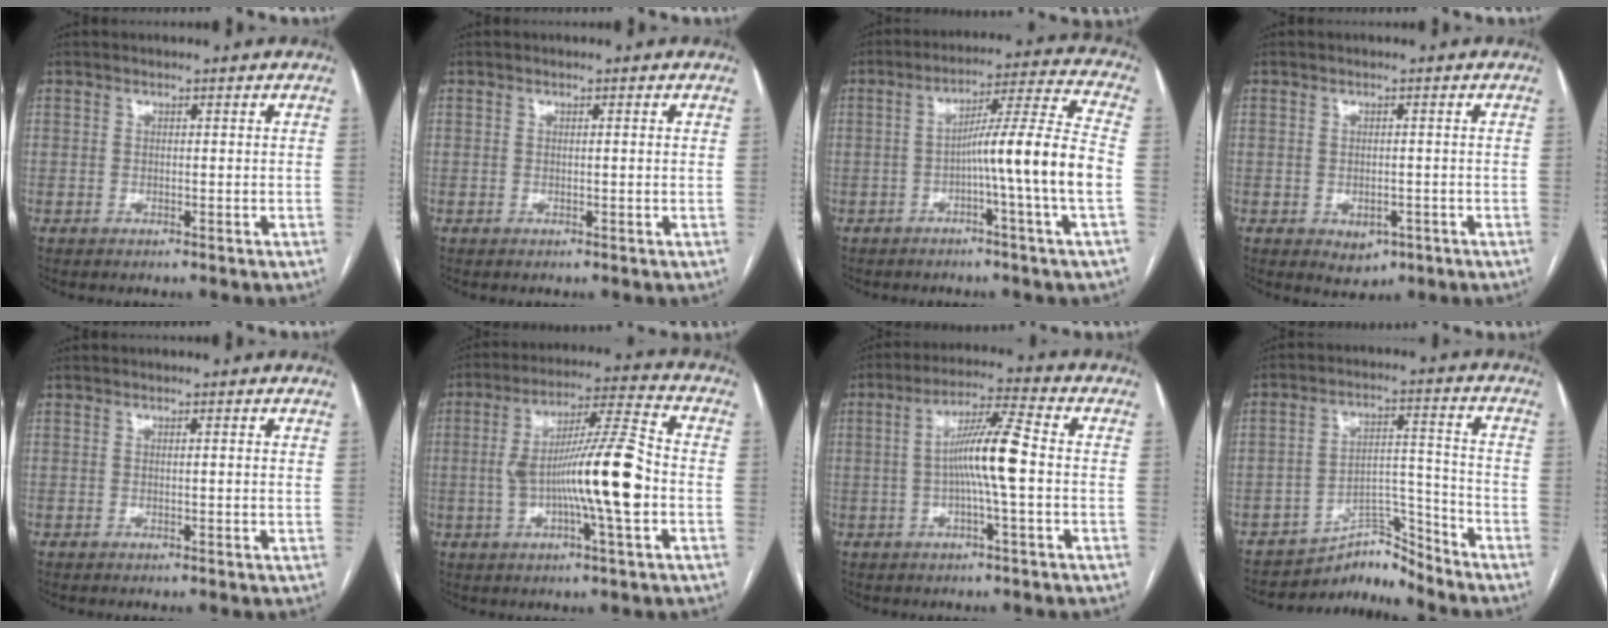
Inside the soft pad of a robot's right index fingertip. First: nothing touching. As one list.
[{"total": 0.6, "force": [0.2, -0.1, 0.5], "torque": [-0.008, 0.000, 0.001]}, {"total": 11.8, "force": [-2.7, -2.2, 11.3], "torque": [-0.176, 0.013, -0.047]}, {"total": 3.0, "force": [-1.3, 2.1, 1.7], "torque": [-0.018, -0.001, -0.006]}, {"total": 0.8, "force": [0.2, -0.1, 0.8], "torque": [-0.012, 0.002, 0.001]}, {"total": 14.5, "force": [-2.1, 0.7, 14.4], "torque": [-0.248, 0.009, -0.040]}, {"total": 9.0, "force": [-0.6, 0.0, 9.0], "torque": [-0.165, 0.012, -0.018]}, {"total": 6.5, "force": [-6.5, 0.9, -0.6], "torque": [0.019, 0.047, -0.107]}]